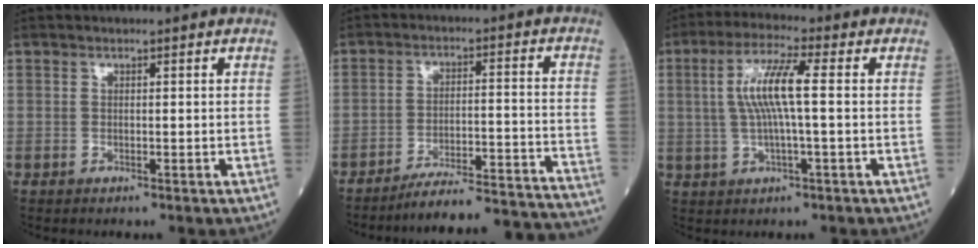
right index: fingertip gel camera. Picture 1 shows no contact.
{"total": 22.2, "force": [-21.3, -0.9, 6.0], "torque": [-0.038, -0.005, -0.283]}
{"total": 7.8, "force": [0.8, 0.6, 7.8], "torque": [-0.160, 0.012, 0.014]}